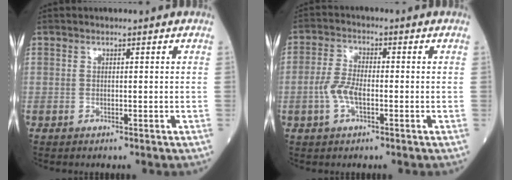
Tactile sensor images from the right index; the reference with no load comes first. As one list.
[{"total": 4.7, "force": [-1.3, 1.9, 4.1], "torque": [-0.093, 0.007, -0.028]}]